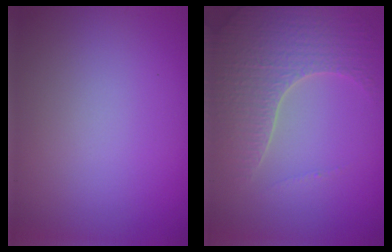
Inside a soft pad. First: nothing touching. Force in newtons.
{"total": 4.9, "press": 4.4, "slide": 2.3}